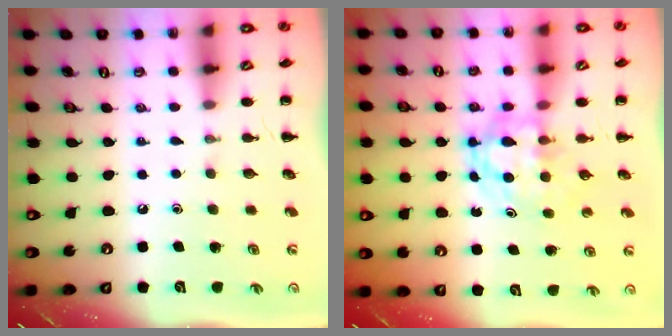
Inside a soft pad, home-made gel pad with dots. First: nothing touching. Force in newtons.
{"total": 4.3, "press": 4.2, "slide": 0.9}